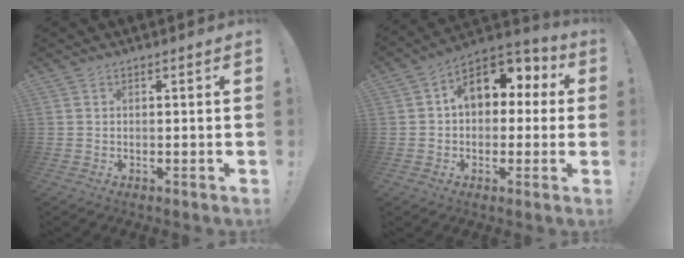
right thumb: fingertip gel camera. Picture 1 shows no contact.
{"total": 12.5, "force": [3.5, 9.1, 7.8], "torque": [-0.095, -0.007, 0.064]}